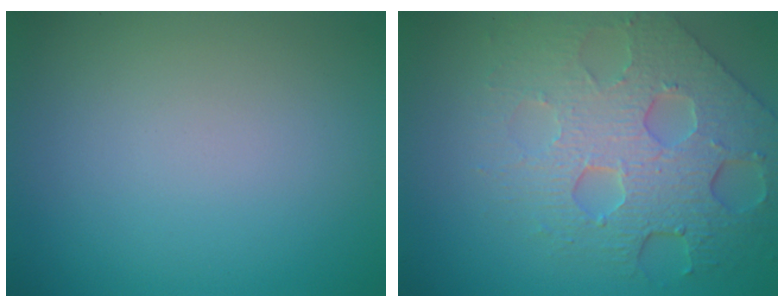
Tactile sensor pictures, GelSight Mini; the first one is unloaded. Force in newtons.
{"total": 8.0, "press": 5.5, "slide": 5.9}